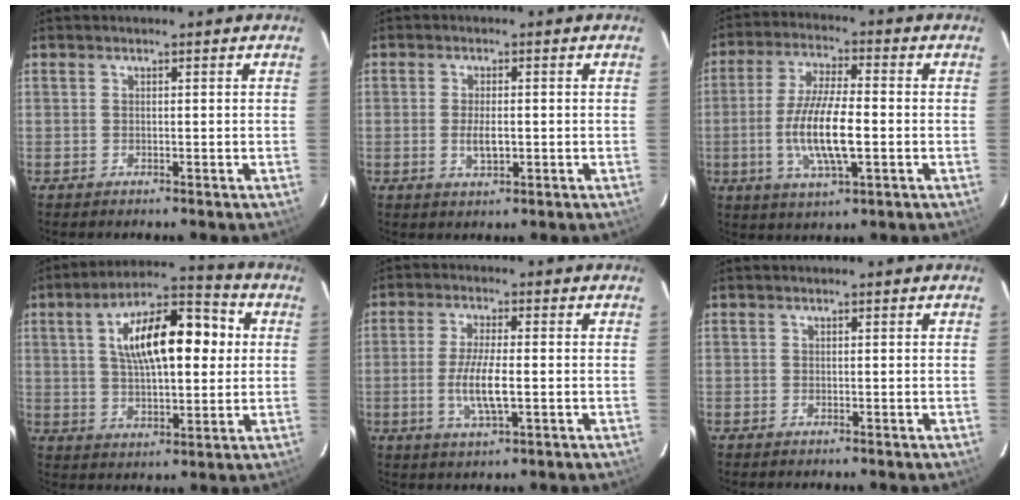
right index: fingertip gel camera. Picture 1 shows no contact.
{"total": 3.6, "force": [-0.6, 1.4, 3.3], "torque": [-0.062, -0.006, -0.009]}
{"total": 12.1, "force": [-2.4, 3.0, 11.5], "torque": [-0.228, -0.006, -0.045]}
{"total": 17.4, "force": [3.7, 7.2, 15.4], "torque": [-0.258, 0.036, 0.058]}
{"total": 7.4, "force": [-1.3, 1.5, 7.2], "torque": [-0.141, -0.008, -0.026]}
{"total": 0.0}